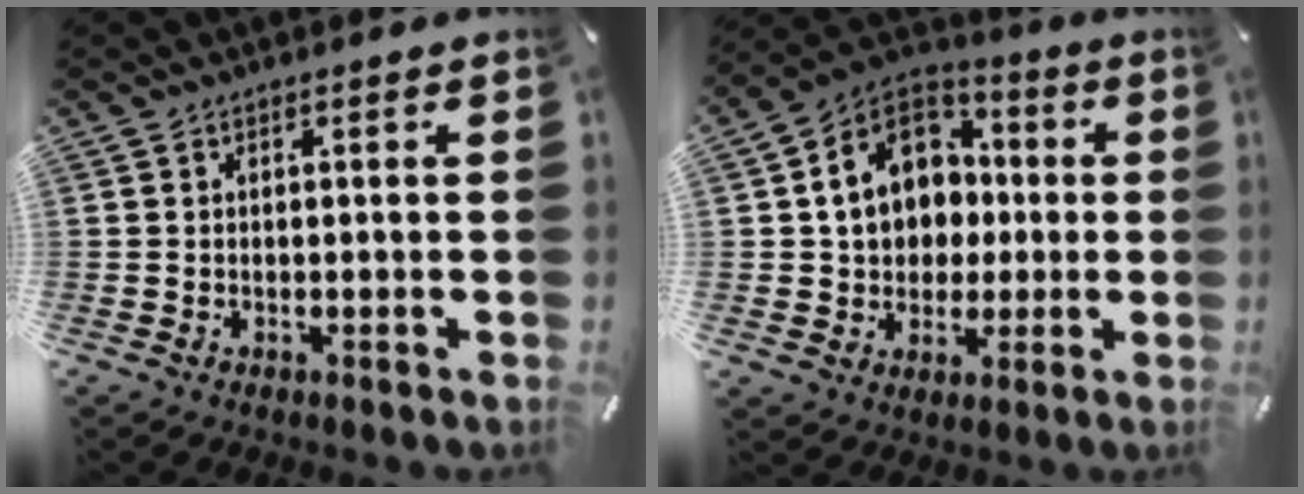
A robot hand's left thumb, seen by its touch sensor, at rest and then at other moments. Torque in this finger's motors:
{"motor_torque": [2.24, 2.77, 0.49, 0.05, 0.14]}